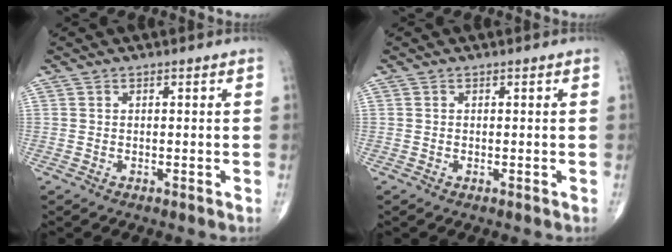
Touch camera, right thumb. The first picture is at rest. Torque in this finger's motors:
{"motor_torque": [0.19, 0.59, -0.23, -0.30, 0.02]}